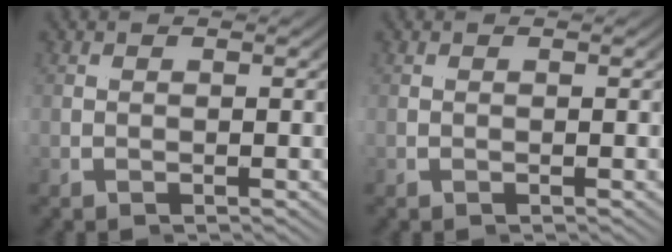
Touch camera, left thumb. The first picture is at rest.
{"total": 0.0}